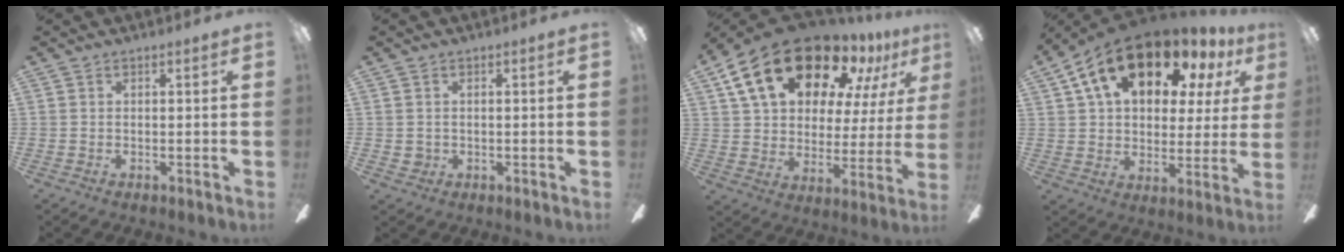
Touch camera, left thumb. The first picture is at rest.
{"total": 1.7, "force": [0.4, 1.6, 0.3], "torque": [-0.009, 0.003, 0.007]}
{"total": 24.6, "force": [16.5, 12.6, 13.3], "torque": [-0.236, -0.092, 0.290]}
{"total": 18.7, "force": [11.7, 9.9, 10.6], "torque": [-0.187, -0.053, 0.205]}